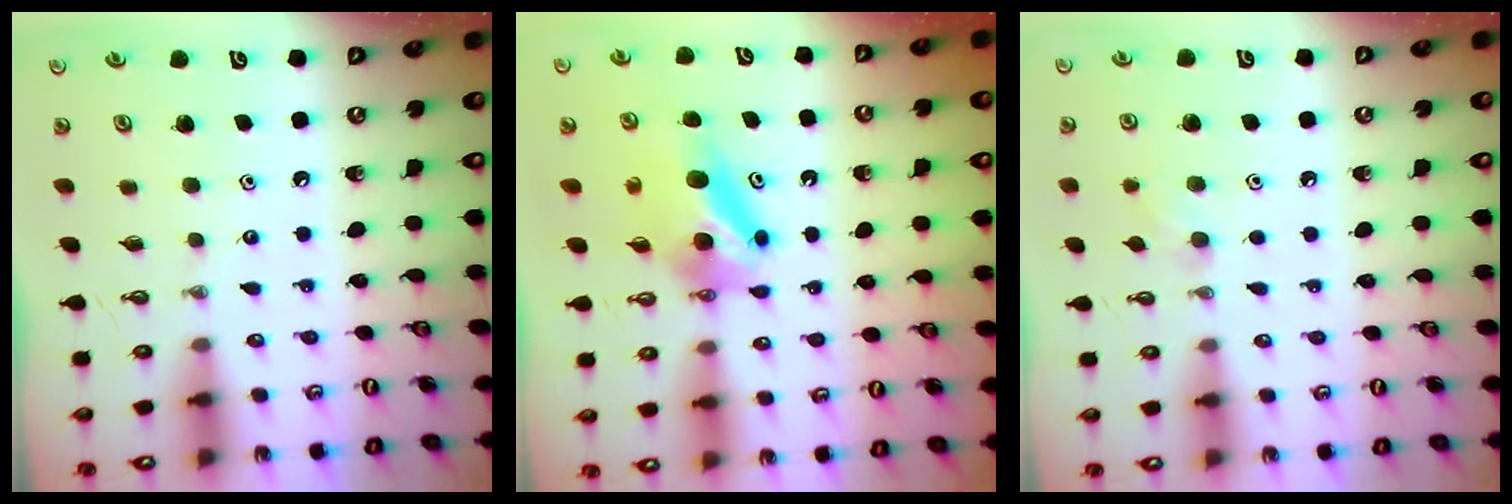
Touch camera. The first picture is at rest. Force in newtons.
{"total": 6.6, "press": 6.6, "slide": 0.8}
{"total": 8.2, "press": 7.5, "slide": 3.1}